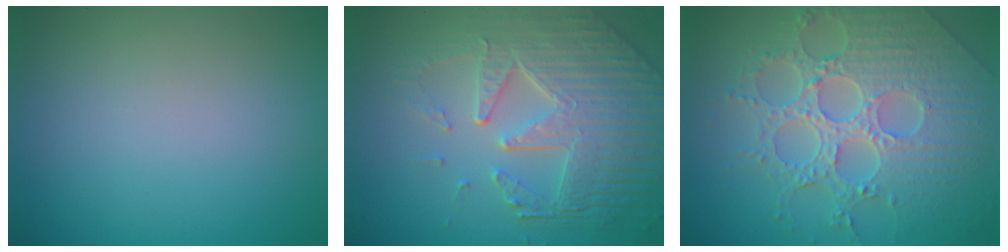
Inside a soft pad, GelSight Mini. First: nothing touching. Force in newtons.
{"total": 8.1, "press": 5.7, "slide": 5.8}
{"total": 8.5, "press": 6.2, "slide": 5.8}